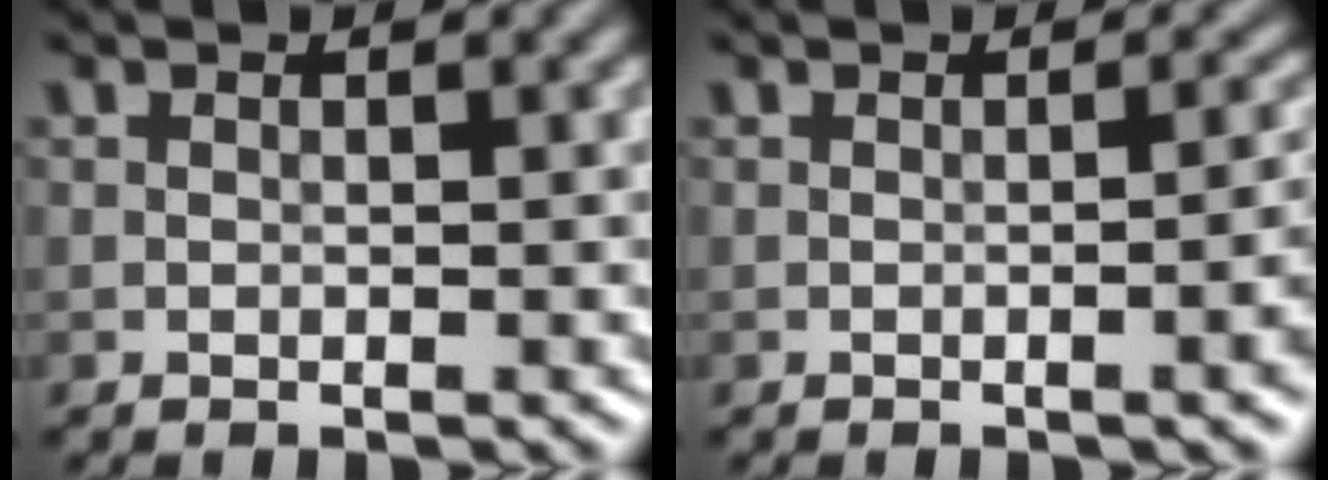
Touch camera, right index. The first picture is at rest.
{"total": 4.4, "force": [-0.8, 1.6, 4.1], "torque": [-0.036, 0.001, -0.010]}